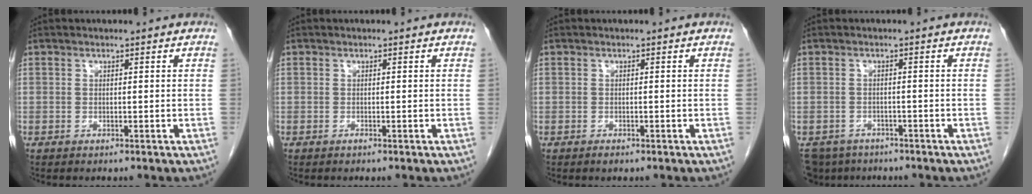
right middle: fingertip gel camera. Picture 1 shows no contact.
{"total": 0.0}
{"total": 0.6, "force": [-0.5, 0.2, 0.3], "torque": [-0.006, -0.001, -0.006]}
{"total": 5.8, "force": [-5.0, 3.0, 0.5], "torque": [-0.008, -0.005, -0.077]}